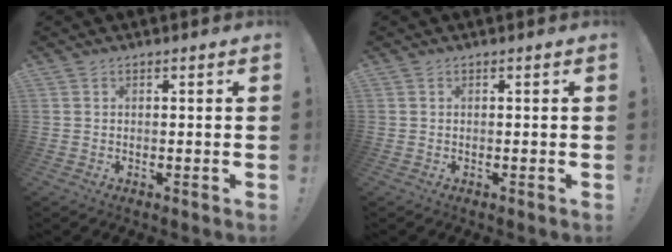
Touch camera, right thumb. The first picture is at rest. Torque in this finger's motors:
{"motor_torque": [0.00, 0.00, 0.00, -0.01, -0.01]}